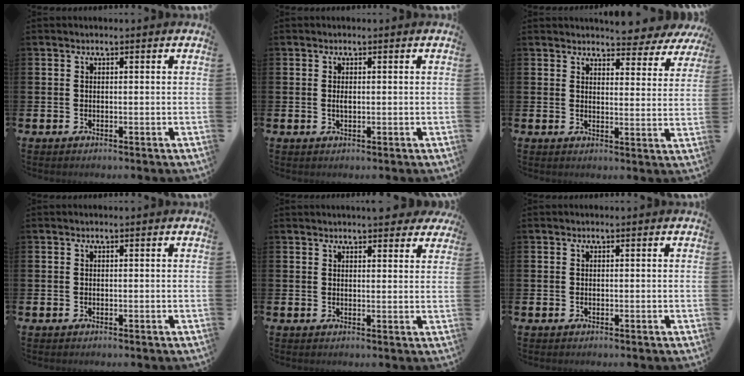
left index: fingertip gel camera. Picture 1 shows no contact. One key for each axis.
{"total": 0.8, "fx": 0.0, "fy": 0.3, "fz": 0.8, "tx": -0.015, "ty": 0.002, "tz": 0.000}
{"total": 4.5, "fx": 4.4, "fy": 0.7, "fz": 0.3, "tx": -0.005, "ty": -0.034, "tz": 0.076}
{"total": 0.0}
{"total": 2.7, "fx": 2.7, "fy": 0.5, "fz": 0.2, "tx": 0.000, "ty": -0.013, "tz": 0.047}
{"total": 0.0}